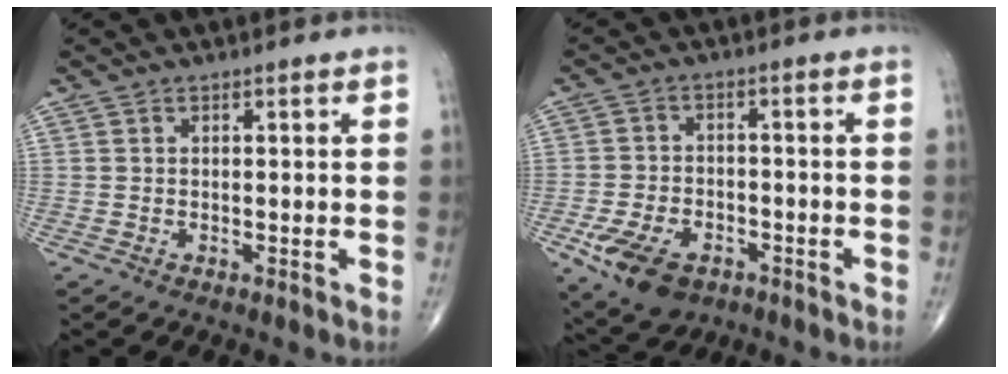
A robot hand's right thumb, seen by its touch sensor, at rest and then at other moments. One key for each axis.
{"total": 10.6, "fx": -5.2, "fy": 6.6, "fz": 6.6, "tx": -0.119, "ty": 0.016, "tz": -0.083}